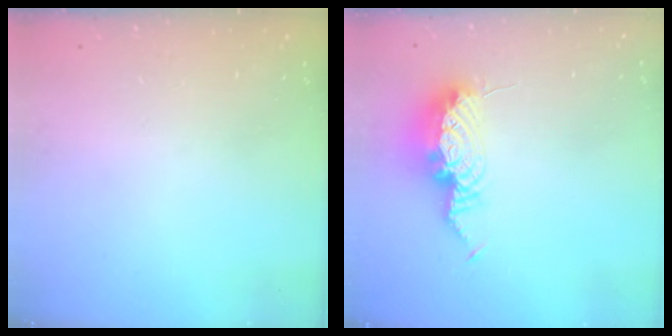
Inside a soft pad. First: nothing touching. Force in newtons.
{"total": 11.1, "press": 11.0, "slide": 1.6}